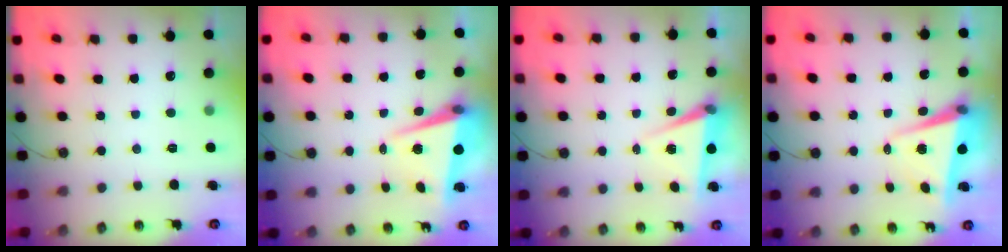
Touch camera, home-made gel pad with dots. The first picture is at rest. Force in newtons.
{"total": 8.0, "press": 7.2, "slide": 3.6}
{"total": 6.7, "press": 5.0, "slide": 4.4}
{"total": 5.8, "press": 5.7, "slide": 1.0}